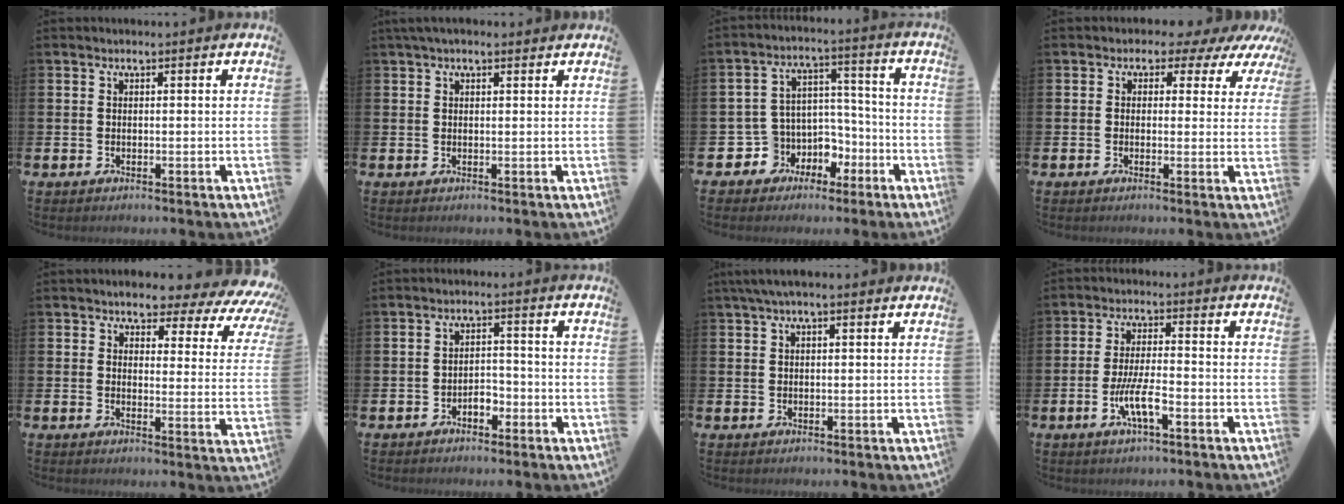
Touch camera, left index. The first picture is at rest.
{"total": 1.7, "force": [1.2, 0.5, 1.0], "torque": [-0.015, 0.006, 0.021]}
{"total": 6.7, "force": [-2.9, 5.9, 1.4], "torque": [-0.070, -0.005, -0.053]}
{"total": 2.5, "force": [1.2, 2.0, 0.8], "torque": [-0.021, -0.007, 0.009]}
{"total": 4.9, "force": [4.4, 1.7, 1.5], "torque": [-0.035, -0.043, 0.066]}
{"total": 2.5, "force": [-1.7, 1.5, 1.1], "torque": [-0.023, 0.006, -0.036]}
{"total": 2.4, "force": [1.7, 0.5, 1.6], "torque": [-0.028, 0.005, 0.029]}
{"total": 5.6, "force": [-2.1, 1.3, 5.0], "torque": [-0.109, -0.003, -0.039]}